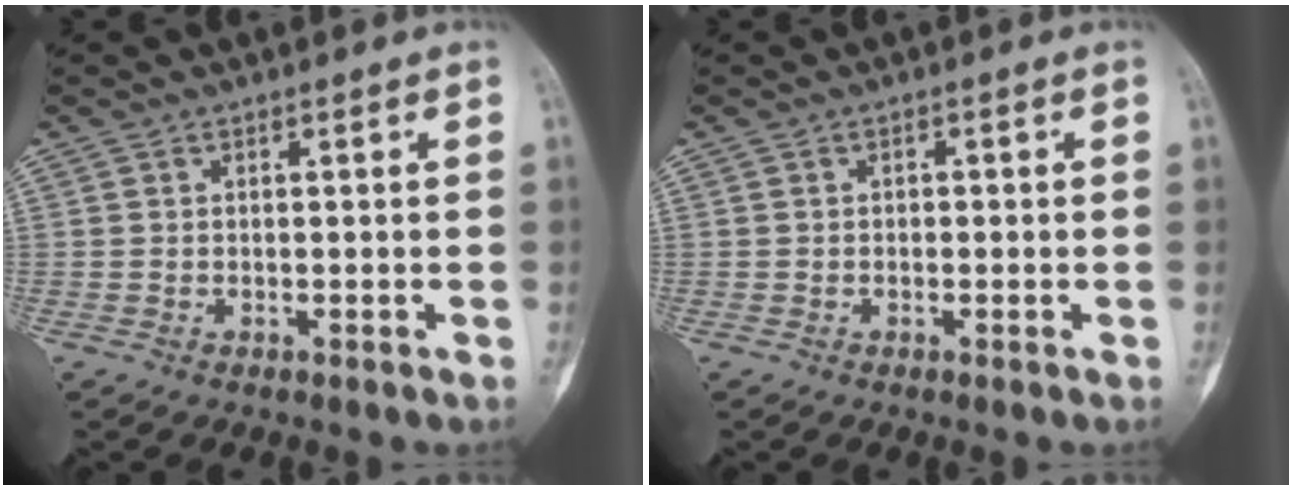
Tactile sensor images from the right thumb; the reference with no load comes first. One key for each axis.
{"total": 0.6, "fx": -0.1, "fy": 0.5, "fz": 0.3, "tx": 0.005, "ty": 0.002, "tz": -0.007}